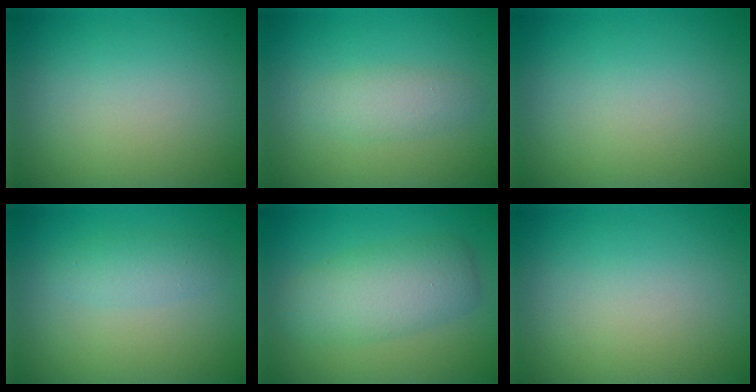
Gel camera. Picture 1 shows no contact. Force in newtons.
{"total": 2.0, "press": 2.0, "slide": 0.1}
{"total": 0.0}
{"total": 1.6, "press": 1.6, "slide": 0.0}
{"total": 3.7, "press": 3.7, "slide": 0.2}
{"total": 0.0}